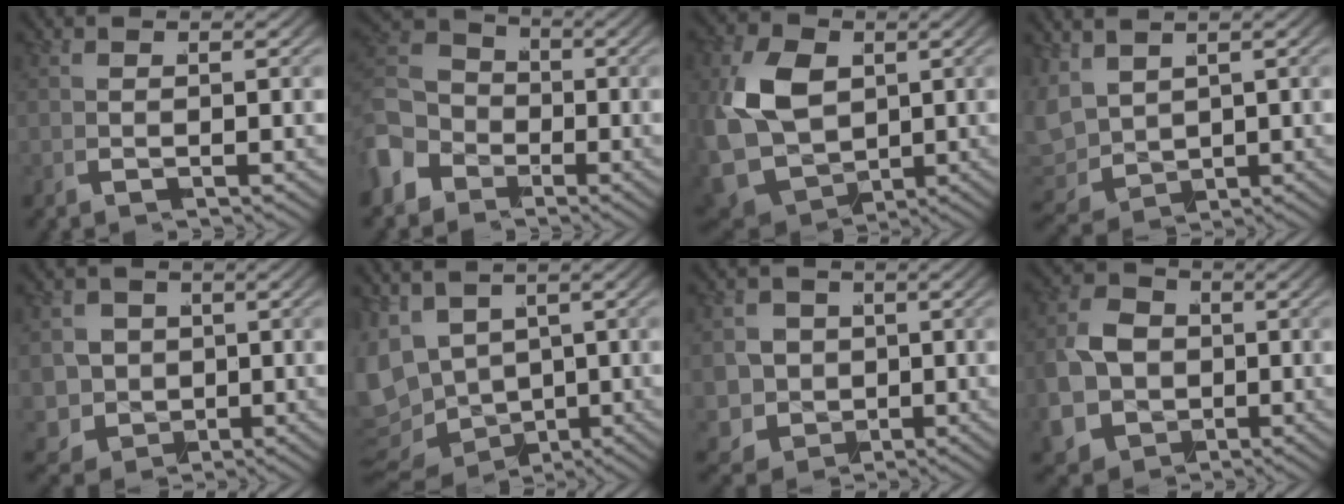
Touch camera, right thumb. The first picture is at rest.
{"total": 6.8, "force": [-0.7, 5.8, 3.5], "torque": [-0.078, -0.016, -0.016]}
{"total": 11.9, "force": [-0.3, 9.6, 7.1], "torque": [-0.217, -0.061, 0.013]}
{"total": 5.3, "force": [0.4, 4.2, 3.2], "torque": [-0.090, -0.030, 0.025]}
{"total": 8.9, "force": [-1.4, 7.9, 3.9], "torque": [-0.102, -0.057, -0.009]}
{"total": 10.0, "force": [-0.7, 8.4, 5.4], "torque": [-0.132, -0.032, -0.004]}
{"total": 9.9, "force": [-1.7, 8.8, 4.2], "torque": [-0.106, -0.056, -0.015]}
{"total": 12.4, "force": [-2.3, 10.8, 5.6], "torque": [-0.151, -0.052, -0.030]}